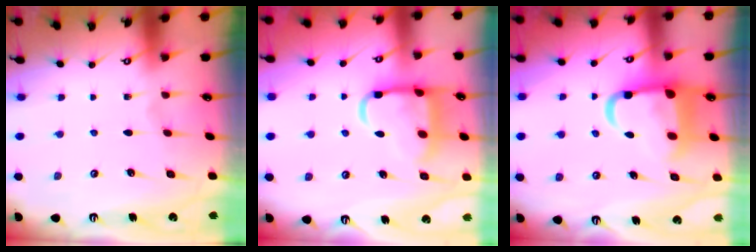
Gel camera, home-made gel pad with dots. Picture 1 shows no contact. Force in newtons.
{"total": 12.4, "press": 12.4, "slide": 1.1}
{"total": 12.7, "press": 12.6, "slide": 1.6}